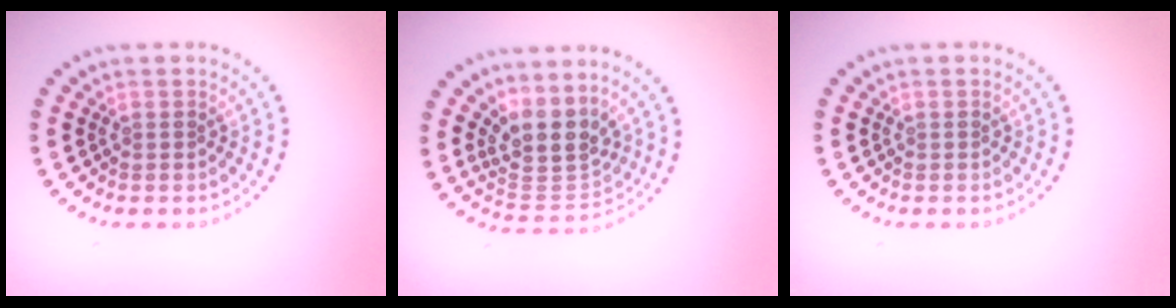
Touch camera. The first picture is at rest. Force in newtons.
{"total": 4.3, "press": 3.5, "slide": 2.4}
{"total": 0.0}